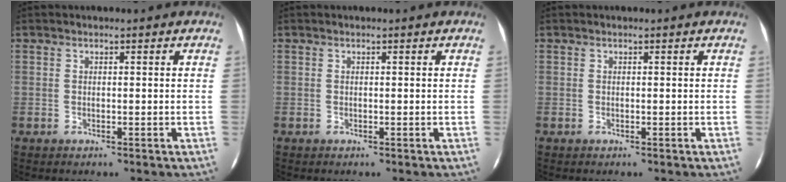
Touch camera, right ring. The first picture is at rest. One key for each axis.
{"total": 0.0}
{"total": 0.0}